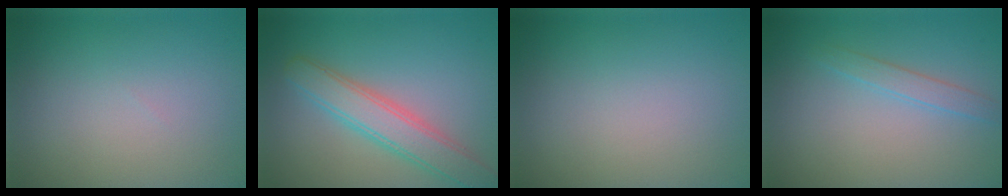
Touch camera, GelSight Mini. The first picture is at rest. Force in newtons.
{"total": 4.5, "press": 4.5, "slide": 0.2}
{"total": 0.0}
{"total": 1.5, "press": 1.5, "slide": 0.1}